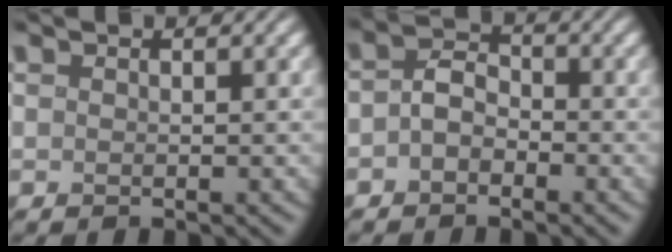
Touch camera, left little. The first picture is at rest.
{"total": 2.5, "force": [-1.1, 1.7, 1.4], "torque": [-0.028, 0.005, -0.031]}